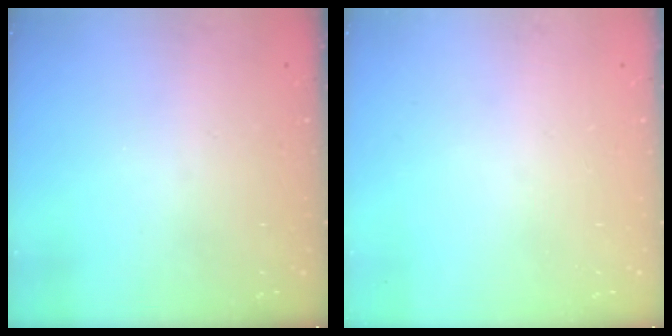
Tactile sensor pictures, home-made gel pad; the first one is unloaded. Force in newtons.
{"total": 0.0}